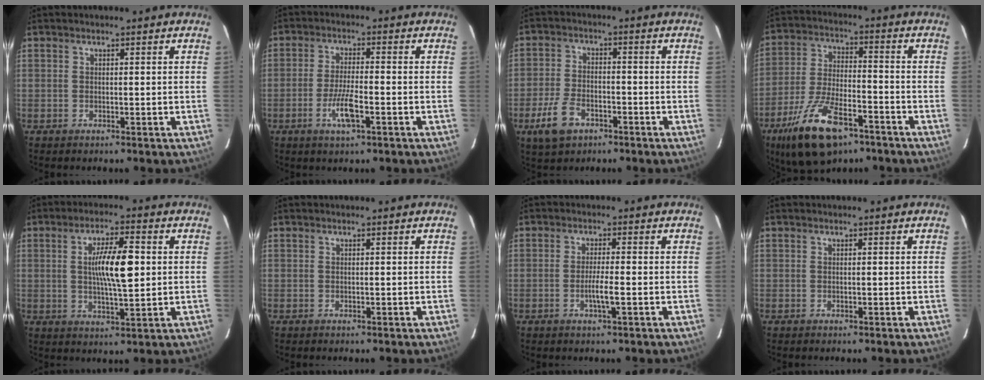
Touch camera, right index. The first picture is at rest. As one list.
[{"total": 5.4, "force": [-2.3, 0.8, 4.9], "torque": [-0.096, -0.005, -0.042]}, {"total": 6.9, "force": [-3.8, 4.0, 4.1], "torque": [-0.094, 0.000, -0.065]}, {"total": 14.5, "force": [-8.9, 4.9, 10.3], "torque": [-0.208, -0.013, -0.156]}, {"total": 9.0, "force": [1.0, 1.5, 8.8], "torque": [-0.156, 0.005, 0.018]}, {"total": 0.0}, {"total": 3.0, "force": [-0.9, -0.1, 2.9], "torque": [-0.055, -0.003, -0.018]}, {"total": 0.0}]